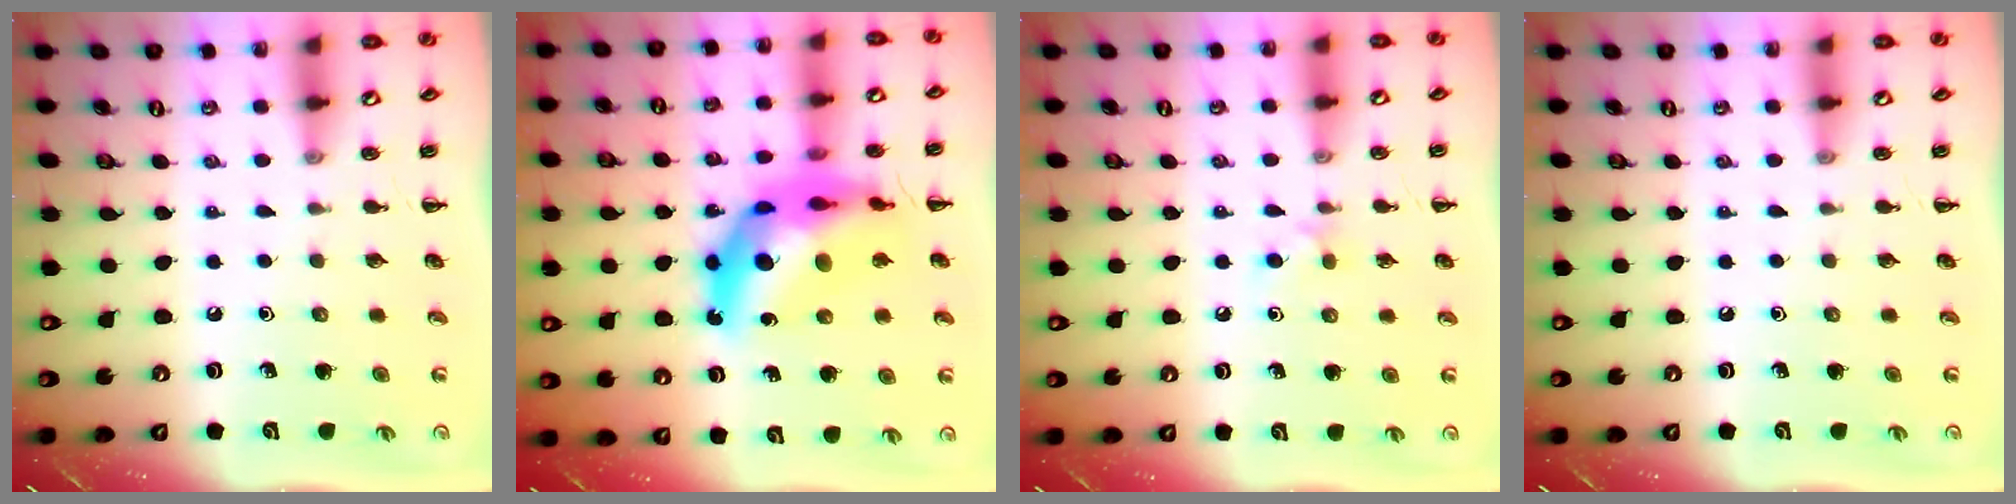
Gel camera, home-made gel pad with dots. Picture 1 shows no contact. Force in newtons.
{"total": 18.4, "press": 17.7, "slide": 5.1}
{"total": 5.0, "press": 4.6, "slide": 1.8}
{"total": 0.0}